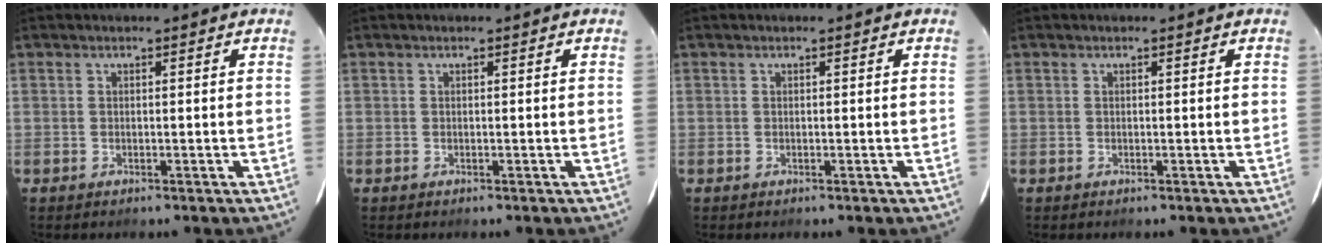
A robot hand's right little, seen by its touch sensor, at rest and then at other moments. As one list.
[{"total": 0.0}, {"total": 0.0}, {"total": 0.0}]